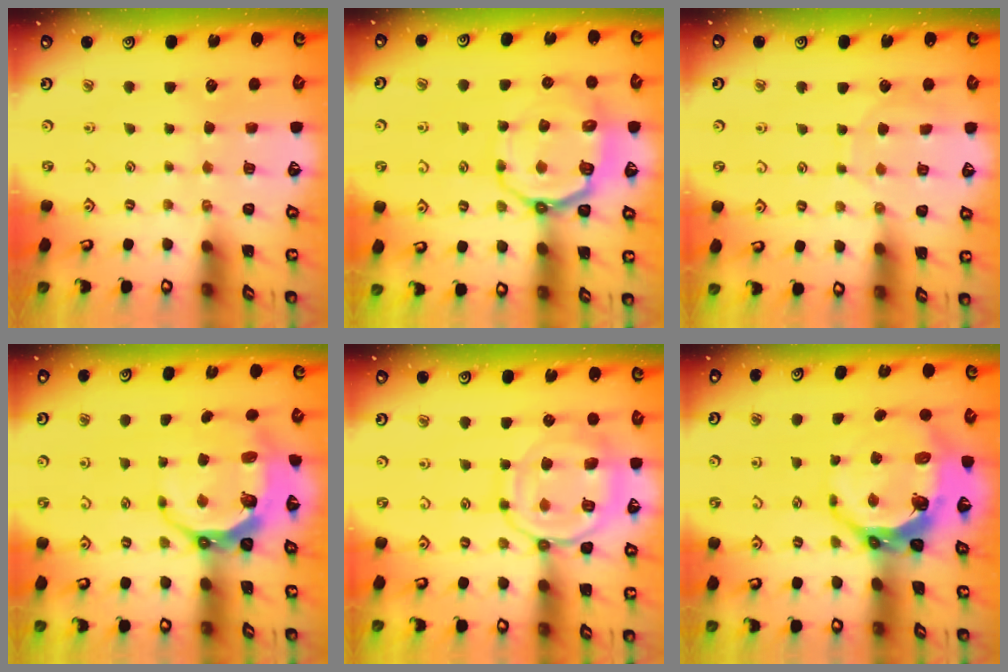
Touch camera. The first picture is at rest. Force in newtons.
{"total": 11.7, "press": 11.2, "slide": 3.5}
{"total": 5.8, "press": 5.8, "slide": 0.6}
{"total": 8.4, "press": 7.3, "slide": 4.2}
{"total": 13.4, "press": 13.4, "slide": 1.2}
{"total": 11.1, "press": 10.2, "slide": 4.4}